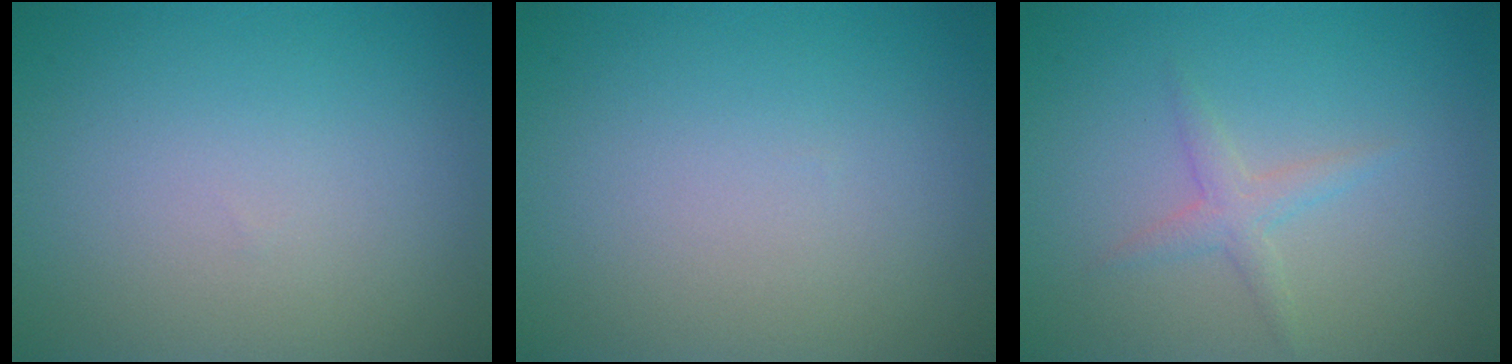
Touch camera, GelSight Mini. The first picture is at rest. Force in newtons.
{"total": 0.0}
{"total": 1.6, "press": 1.6, "slide": 0.0}